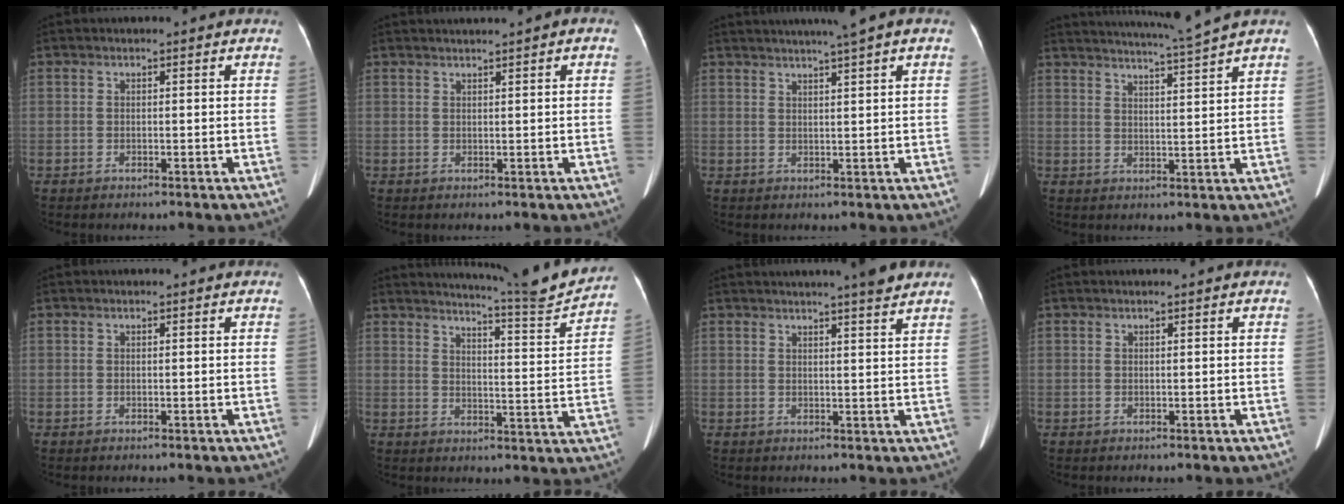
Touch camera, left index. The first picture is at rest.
{"total": 1.8, "force": [1.2, -0.1, 1.4], "torque": [-0.026, 0.016, 0.019]}
{"total": 6.6, "force": [4.8, -0.7, 4.6], "torque": [-0.069, 0.022, 0.065]}
{"total": 8.4, "force": [7.5, -2.5, 2.9], "torque": [-0.049, -0.021, 0.114]}
{"total": 0.0}
{"total": 12.1, "force": [11.6, -2.1, 2.5], "torque": [-0.050, -0.053, 0.158]}
{"total": 6.0, "force": [5.2, -0.7, 3.0], "torque": [-0.042, 0.003, 0.061]}
{"total": 0.7, "force": [-0.7, -0.1, -0.2], "torque": [0.000, 0.007, -0.001]}